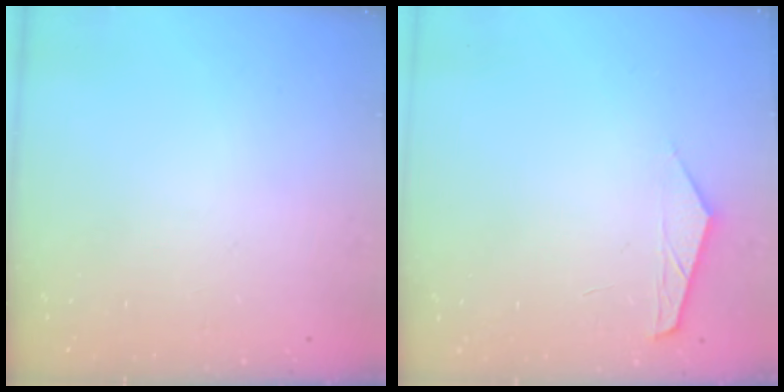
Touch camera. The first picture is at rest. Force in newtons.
{"total": 3.4, "press": 3.4, "slide": 0.4}